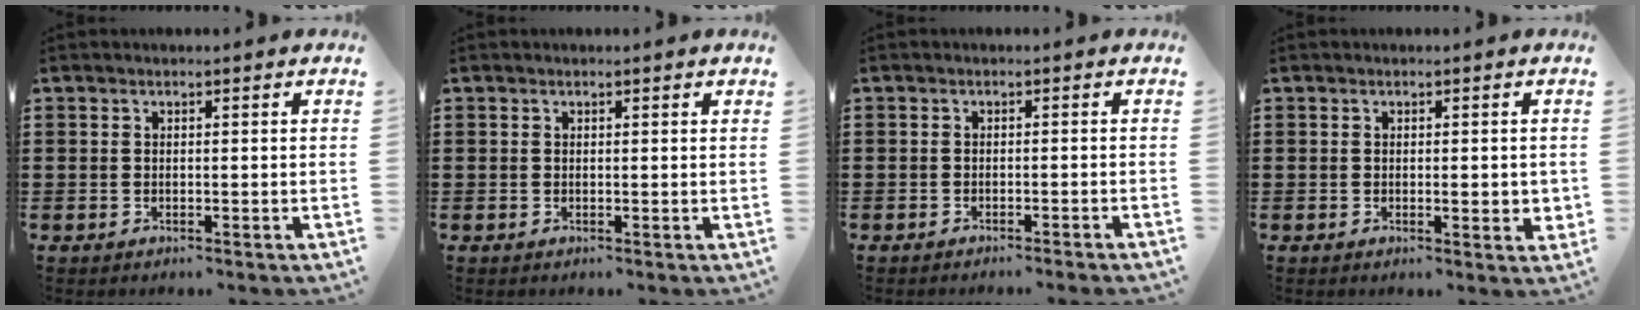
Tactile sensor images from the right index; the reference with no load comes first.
{"total": 0.0}
{"total": 1.1, "force": [-1.0, -0.3, 0.3], "torque": [-0.005, 0.000, -0.020]}
{"total": 1.9, "force": [0.0, 0.5, 1.8], "torque": [-0.033, 0.001, -0.001]}